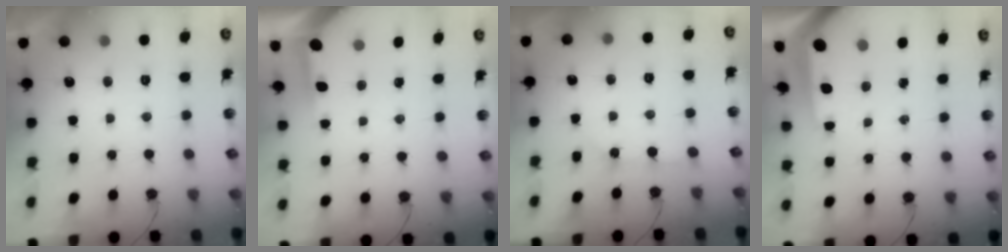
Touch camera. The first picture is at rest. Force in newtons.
{"total": 3.9, "press": 3.9, "slide": 0.4}
{"total": 2.9, "press": 2.9, "slide": 0.4}
{"total": 7.3, "press": 7.2, "slide": 0.8}